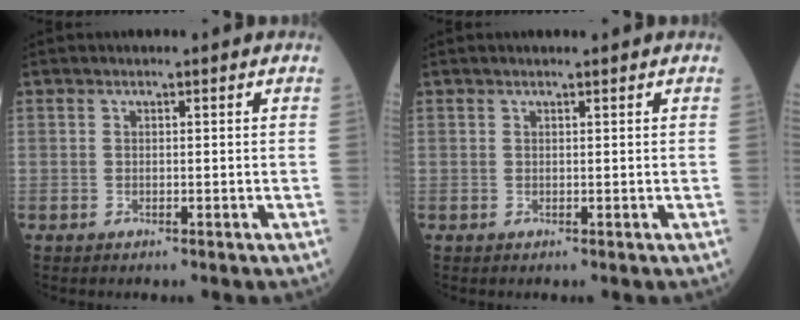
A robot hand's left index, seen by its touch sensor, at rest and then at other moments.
{"total": 1.2, "force": [1.1, -0.1, 0.5], "torque": [-0.006, 0.007, 0.021]}